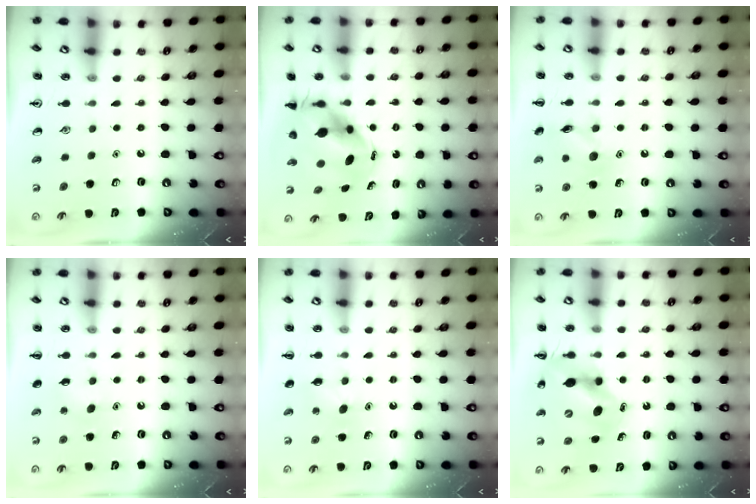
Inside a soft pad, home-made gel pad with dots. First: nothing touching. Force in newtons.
{"total": 7.5, "press": 7.3, "slide": 1.9}
{"total": 10.3, "press": 10.2, "slide": 0.7}
{"total": 3.8, "press": 3.7, "slide": 0.9}
{"total": 5.3, "press": 5.1, "slide": 1.5}
{"total": 11.1, "press": 10.7, "slide": 2.9}